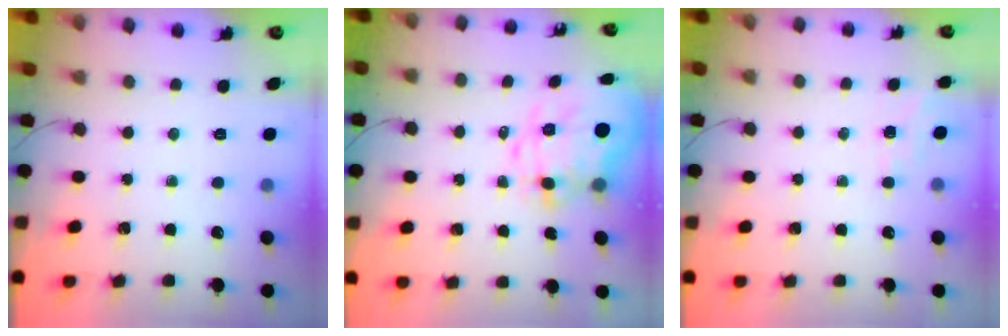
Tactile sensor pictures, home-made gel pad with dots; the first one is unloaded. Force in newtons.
{"total": 11.1, "press": 10.8, "slide": 2.8}
{"total": 5.2, "press": 4.9, "slide": 1.5}